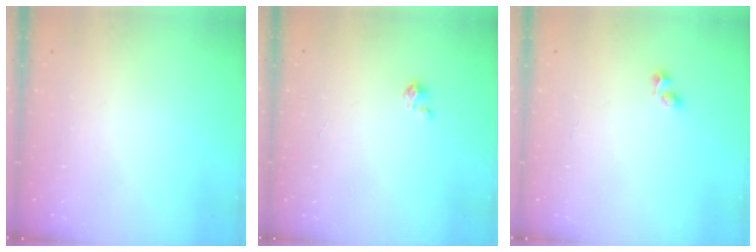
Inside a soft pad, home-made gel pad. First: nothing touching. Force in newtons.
{"total": 0.0}
{"total": 3.0, "press": 2.7, "slide": 1.3}